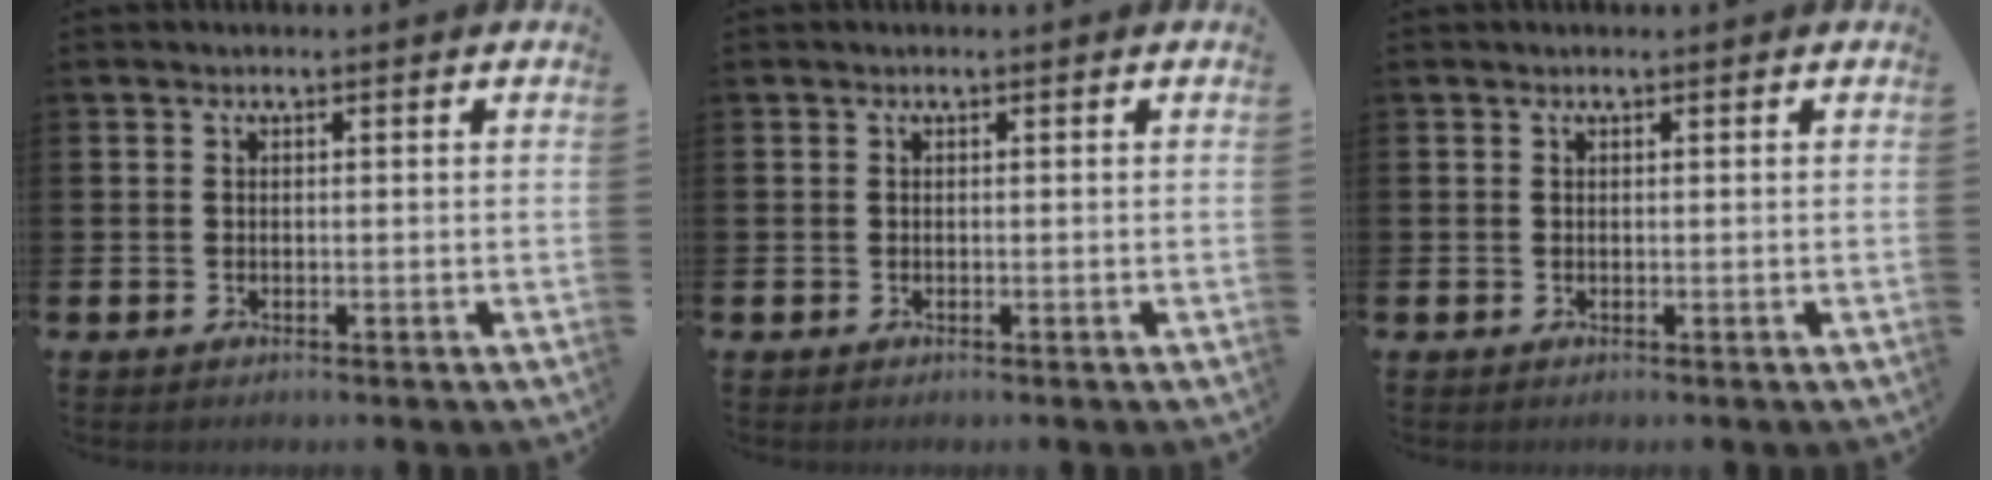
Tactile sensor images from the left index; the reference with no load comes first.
{"total": 0.0}
{"total": 0.0}